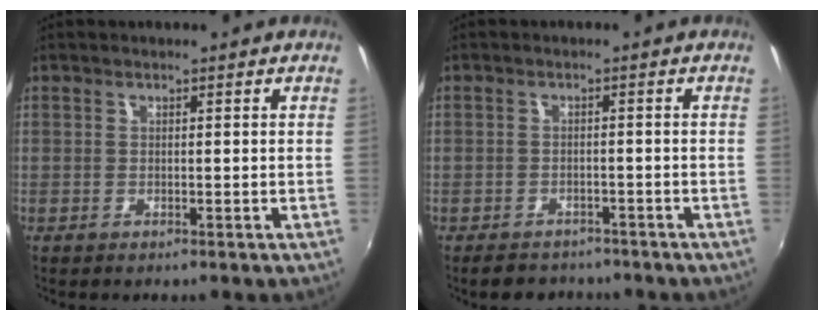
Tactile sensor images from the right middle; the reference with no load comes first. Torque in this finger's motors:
{"motor_torque": [0.63, -0.78, 0.04, 0.07]}